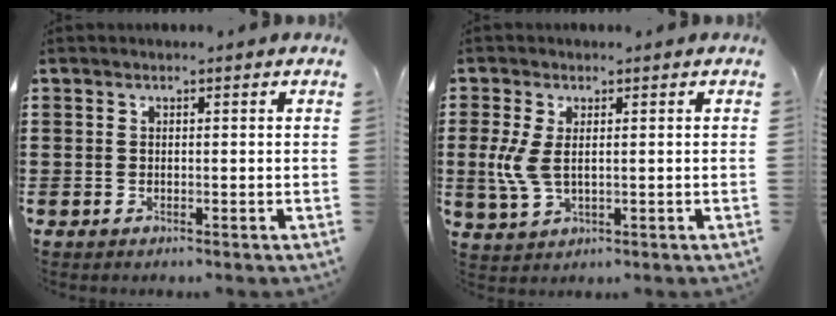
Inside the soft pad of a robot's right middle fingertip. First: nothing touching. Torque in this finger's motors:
{"motor_torque": [2.05, -0.09, 0.68, 0.21]}